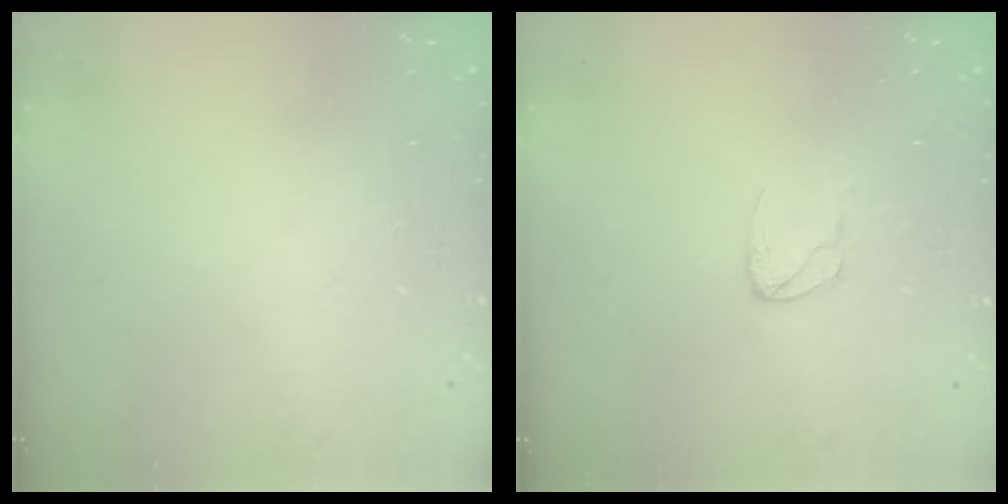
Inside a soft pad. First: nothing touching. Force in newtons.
{"total": 3.9, "press": 3.9, "slide": 0.3}